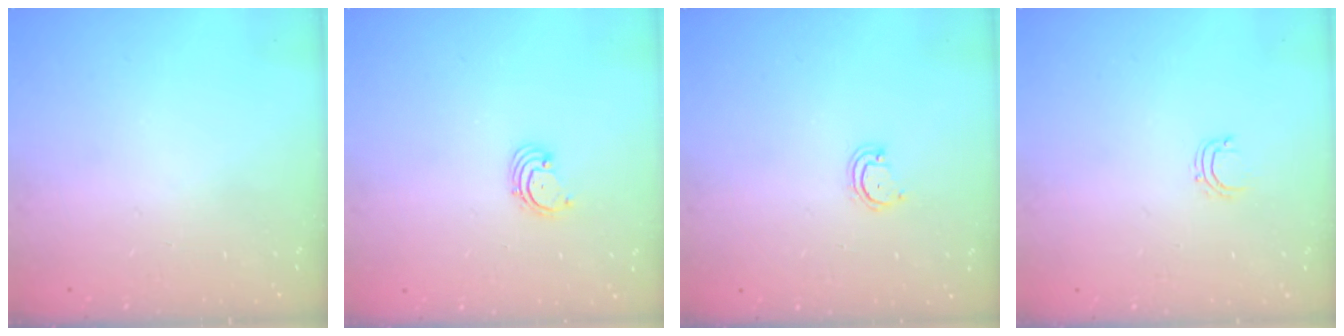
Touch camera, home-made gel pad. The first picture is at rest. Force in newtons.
{"total": 1.9, "press": 1.8, "slide": 0.2}
{"total": 3.9, "press": 3.9, "slide": 0.3}
{"total": 4.4, "press": 4.4, "slide": 0.3}